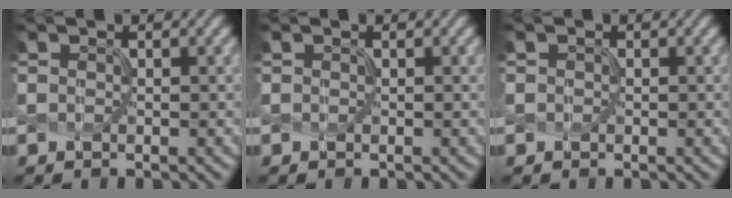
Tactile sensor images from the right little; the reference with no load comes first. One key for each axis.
{"total": 0.0}
{"total": 0.5, "fx": 0.0, "fy": 0.0, "fz": -0.5, "tx": 0.009, "ty": 0.000, "tz": 0.006}